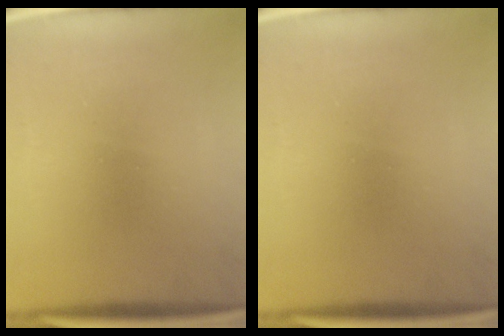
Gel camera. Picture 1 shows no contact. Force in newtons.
{"total": 0.0}